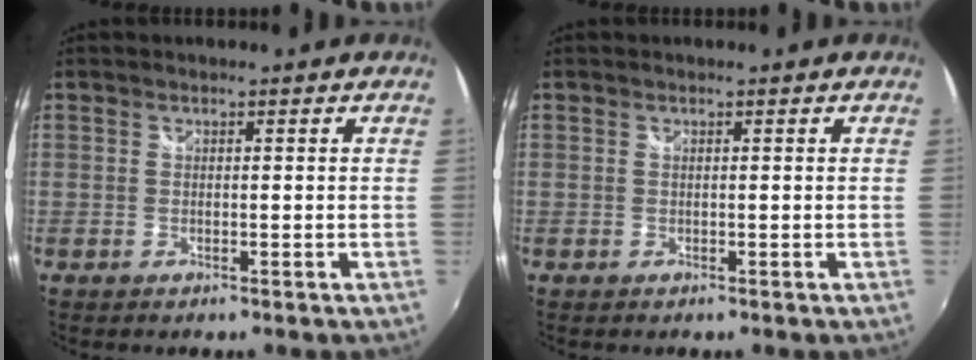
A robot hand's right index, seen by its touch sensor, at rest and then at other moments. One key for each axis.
{"total": 0.0}